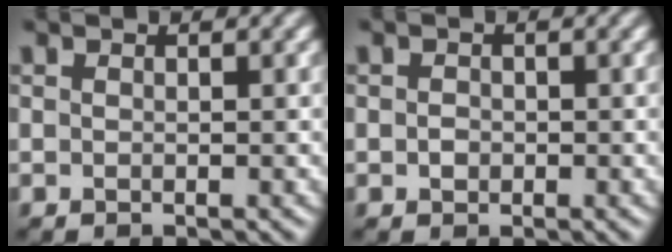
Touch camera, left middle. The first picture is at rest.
{"total": 0.9, "force": [-0.1, 0.8, 0.4], "torque": [-0.007, -0.003, -0.005]}